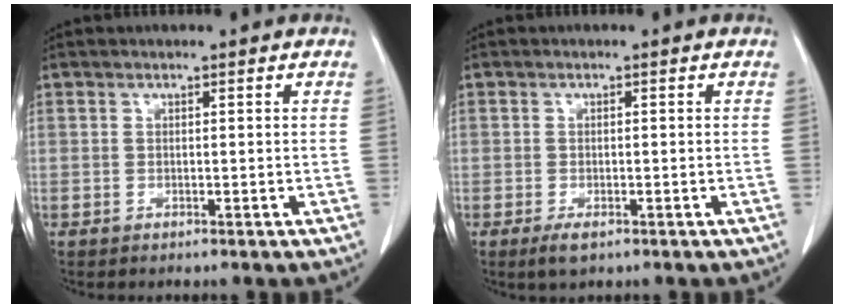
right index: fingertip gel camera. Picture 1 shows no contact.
{"total": 2.3, "force": [-1.4, 0.9, 1.6], "torque": [-0.032, -0.003, -0.019]}